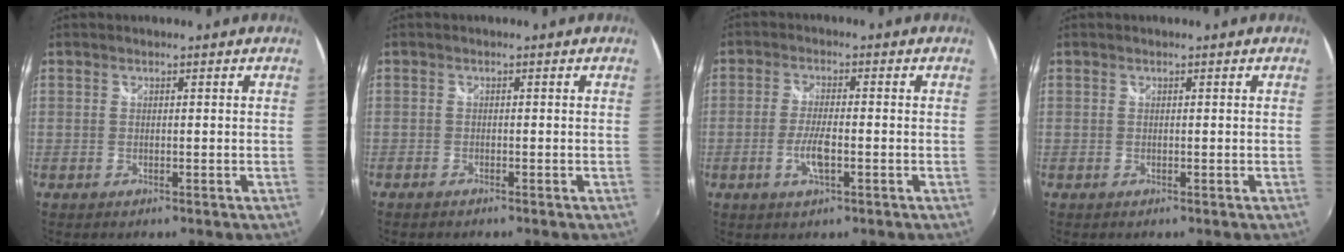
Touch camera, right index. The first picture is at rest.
{"total": 1.2, "force": [-1.1, 0.4, 0.2], "torque": [-0.010, -0.004, -0.022]}
{"total": 4.9, "force": [-1.6, 1.1, 4.5], "torque": [-0.095, -0.004, -0.032]}
{"total": 0.0}